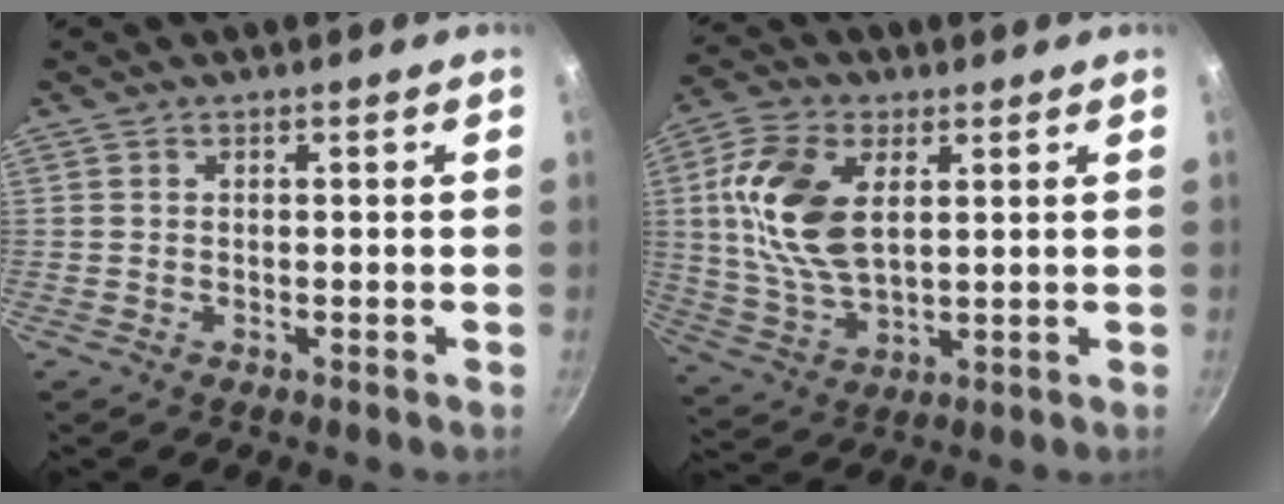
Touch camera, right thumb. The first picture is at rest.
{"total": 14.8, "force": [3.3, 8.5, 11.7], "torque": [-0.222, -0.006, 0.066]}